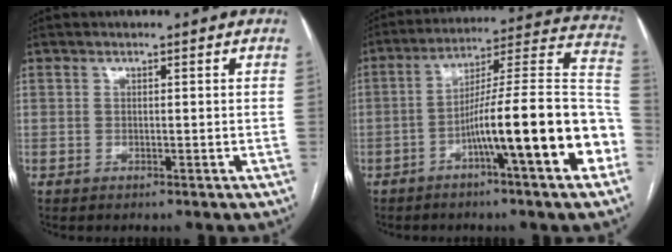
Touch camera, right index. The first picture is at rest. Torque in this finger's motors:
{"motor_torque": [1.57, -0.57, 0.60, 0.21]}